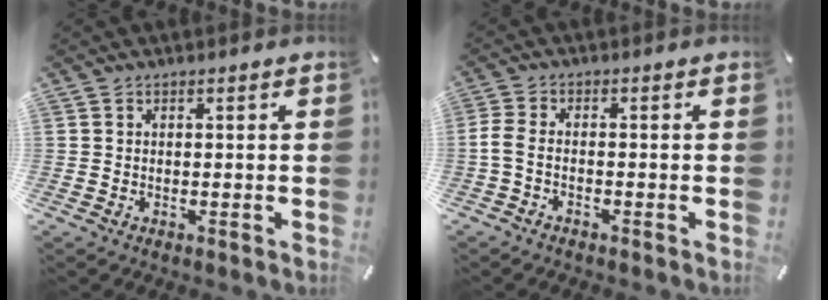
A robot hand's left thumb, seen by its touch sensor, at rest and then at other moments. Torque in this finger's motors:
{"motor_torque": [0.36, 0.93, 0.24, 0.22, 0.10]}